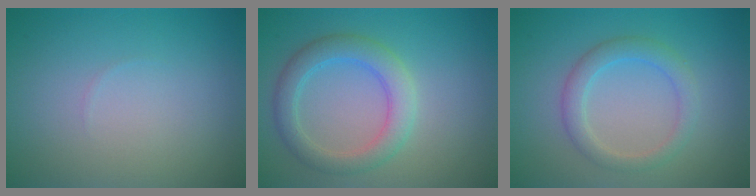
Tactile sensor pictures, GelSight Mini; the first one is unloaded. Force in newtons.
{"total": 3.0, "press": 3.0, "slide": 0.2}
{"total": 2.7, "press": 2.6, "slide": 0.3}